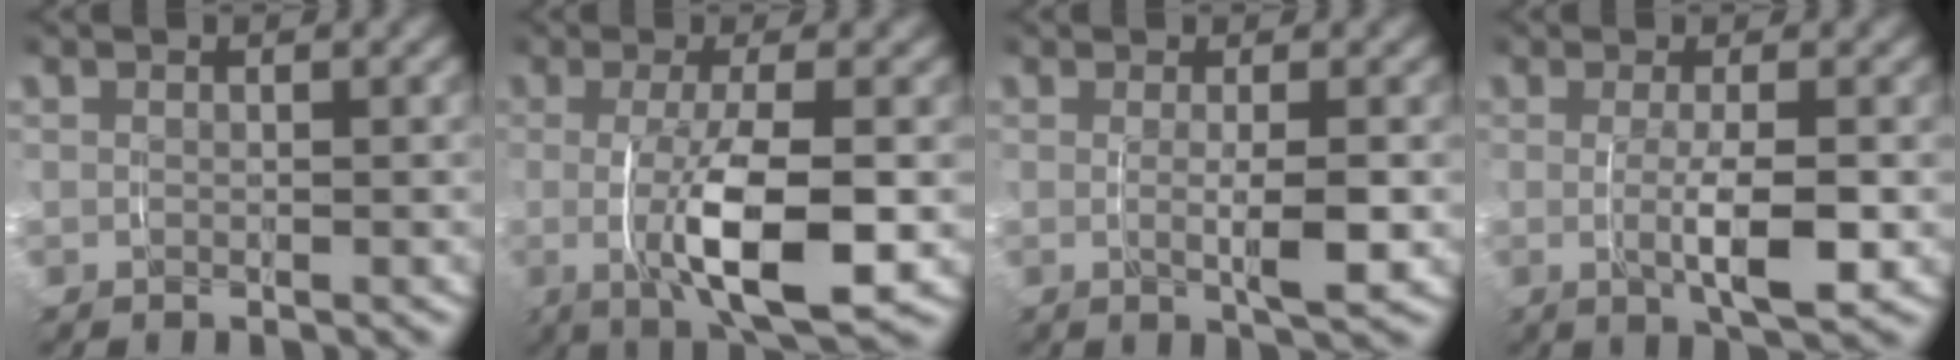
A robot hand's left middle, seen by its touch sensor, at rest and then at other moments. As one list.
[{"total": 7.7, "force": [-1.2, 2.1, 7.3], "torque": [-0.123, -0.010, -0.011]}, {"total": 2.8, "force": [0.0, 0.0, 2.8], "torque": [-0.043, -0.008, 0.002]}, {"total": 4.2, "force": [-0.4, 0.5, 4.2], "torque": [-0.068, -0.009, -0.003]}]